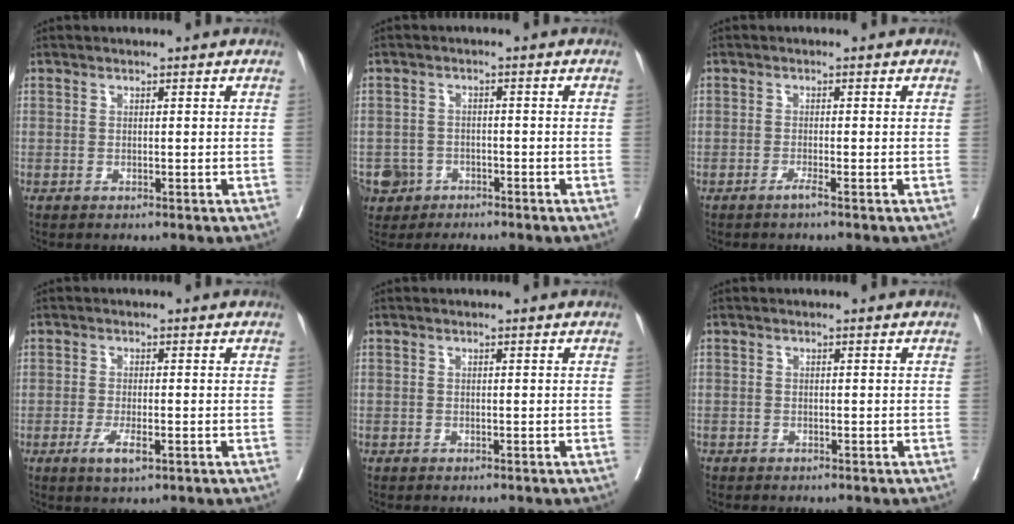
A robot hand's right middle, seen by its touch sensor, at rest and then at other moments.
{"total": 4.4, "force": [-2.9, 3.3, 0.3], "torque": [0.000, 0.007, -0.050]}
{"total": 1.1, "force": [-0.8, -0.3, 0.7], "torque": [-0.010, 0.000, -0.015]}
{"total": 3.7, "force": [-1.7, 0.9, 3.1], "torque": [-0.061, -0.004, -0.028]}
{"total": 0.8, "force": [-0.5, 0.6, -0.1], "torque": [-0.008, 0.005, -0.010]}
{"total": 1.1, "force": [-0.9, 0.7, 0.1], "torque": [-0.010, 0.002, -0.017]}